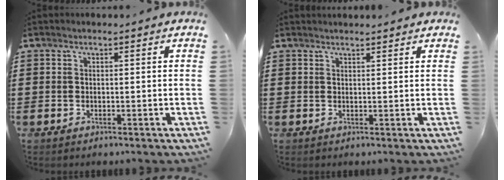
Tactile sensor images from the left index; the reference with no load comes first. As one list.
[{"total": 1.2, "force": [1.2, 0.2, 0.2], "torque": [-0.006, 0.000, 0.023]}]